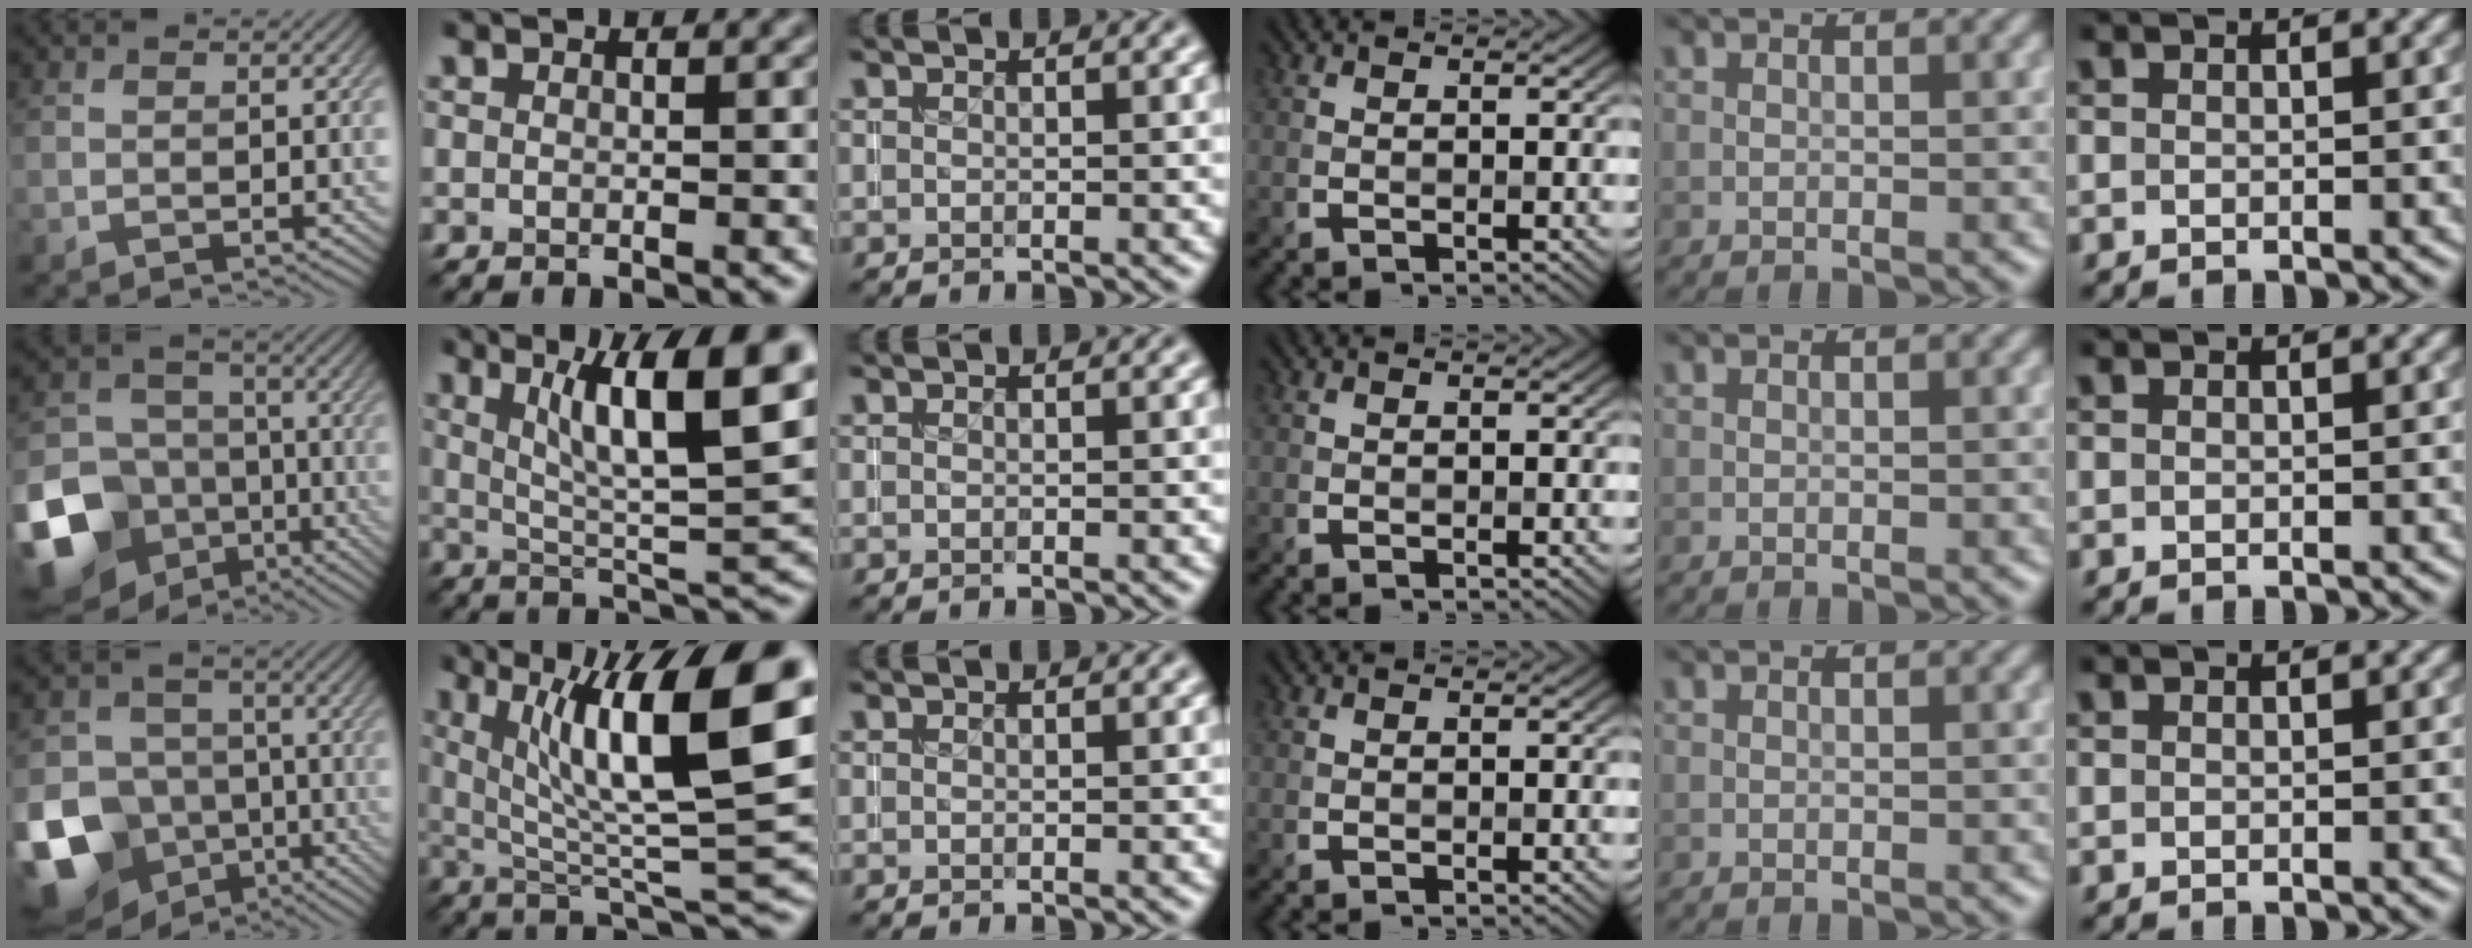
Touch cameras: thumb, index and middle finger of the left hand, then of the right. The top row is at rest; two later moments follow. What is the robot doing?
{"motion": "insert", "object": "coin"}